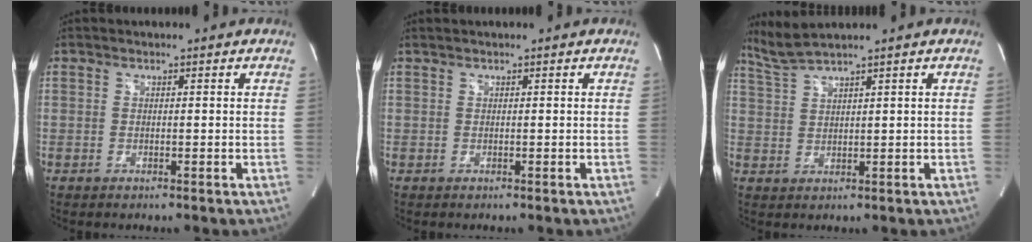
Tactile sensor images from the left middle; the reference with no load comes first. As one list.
[{"total": 0.7, "force": [0.6, 0.0, 0.4], "torque": [-0.011, 0.015, 0.014]}, {"total": 3.8, "force": [3.4, -1.4, 1.1], "torque": [-0.037, 0.001, 0.083]}]